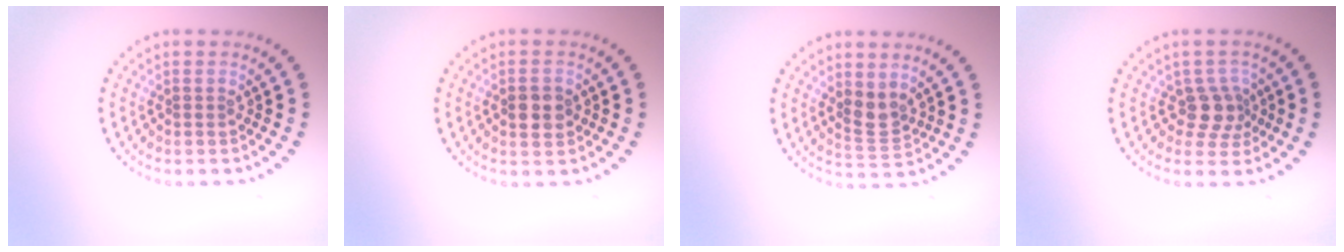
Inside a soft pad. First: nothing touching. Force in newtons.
{"total": 2.8, "press": 2.8, "slide": 0.1}
{"total": 2.2, "press": 1.8, "slide": 1.4}
{"total": 2.6, "press": 2.1, "slide": 1.6}